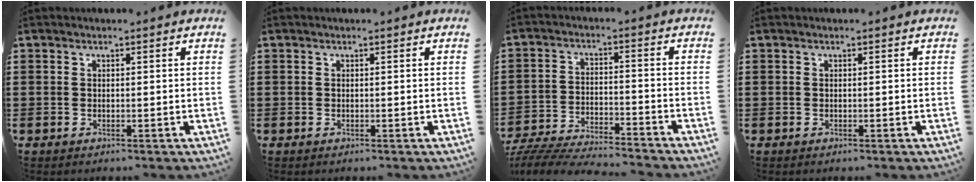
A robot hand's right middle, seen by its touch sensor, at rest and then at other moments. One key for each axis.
{"total": 0.0}
{"total": 6.0, "fx": -5.9, "fy": 0.3, "fz": 1.2, "tx": -0.028, "ty": 0.002, "tz": -0.117}
{"total": 0.0}